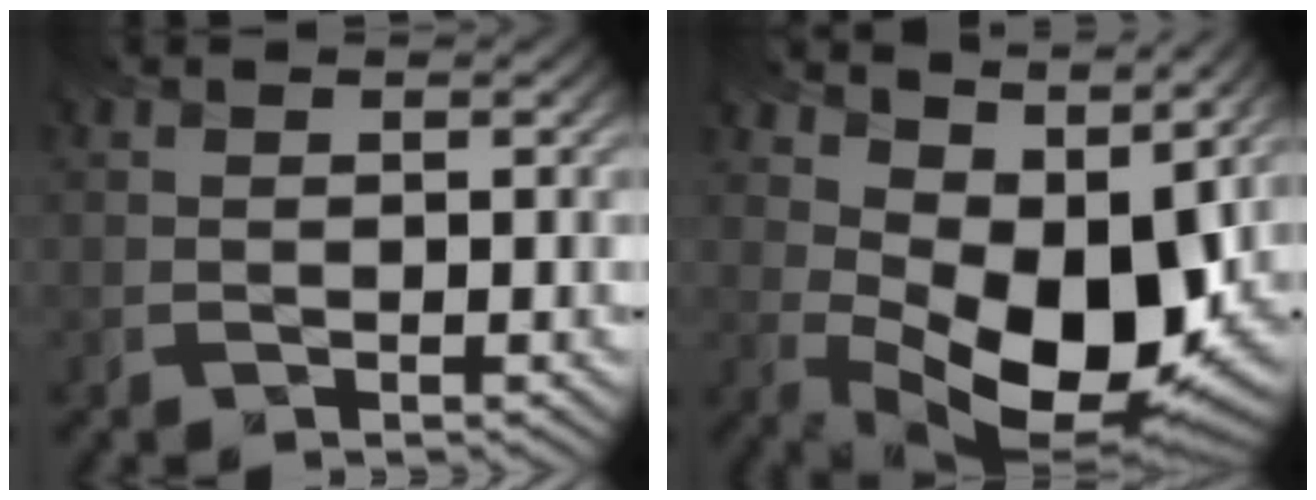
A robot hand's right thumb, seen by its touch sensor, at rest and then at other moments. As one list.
[{"total": 13.4, "force": [3.7, 7.9, 10.1], "torque": [-0.176, -0.022, 0.075]}]